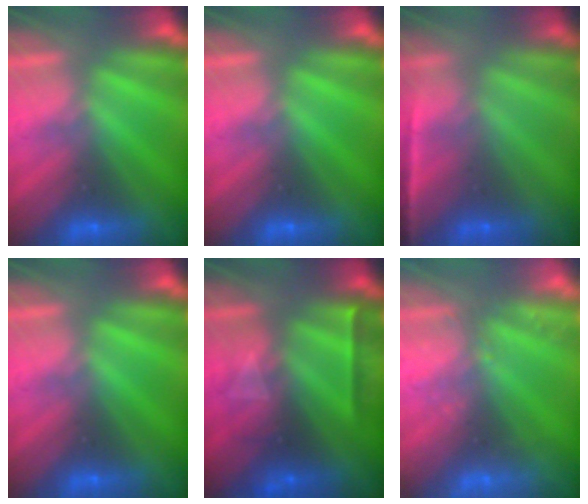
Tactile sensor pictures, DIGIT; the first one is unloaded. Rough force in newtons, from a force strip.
{"total": 0.0}
{"total": 1.6}
{"total": 0.0}
{"total": 2.3}
{"total": 2.5}